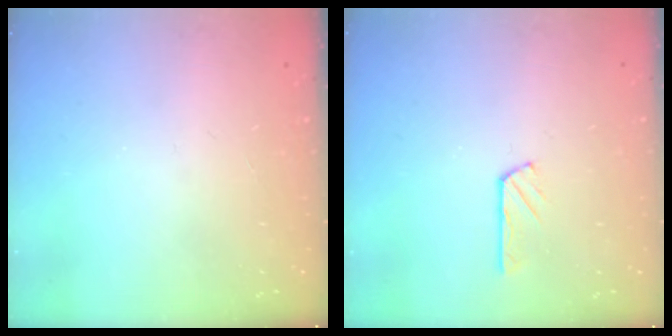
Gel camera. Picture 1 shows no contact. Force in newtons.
{"total": 2.8, "press": 2.8, "slide": 0.3}